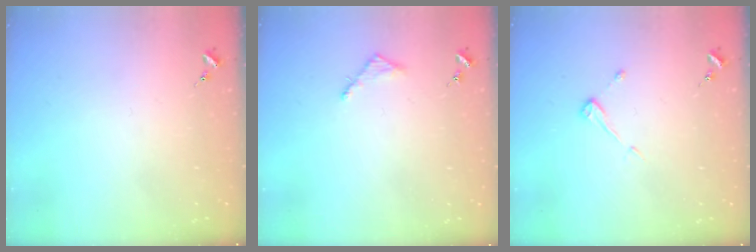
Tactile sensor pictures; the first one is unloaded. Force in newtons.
{"total": 2.7, "press": 2.7, "slide": 0.3}
{"total": 3.9, "press": 3.9, "slide": 0.4}